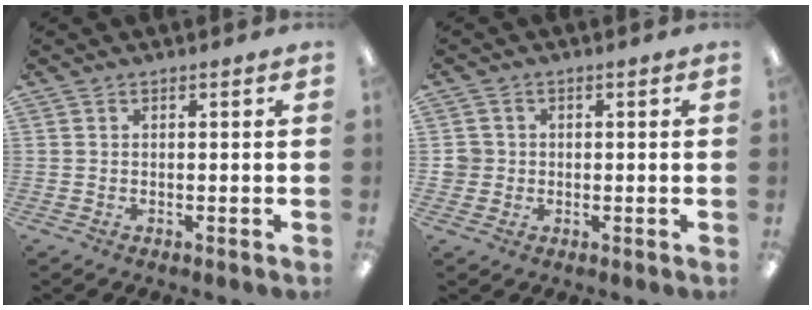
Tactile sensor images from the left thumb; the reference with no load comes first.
{"total": 3.1, "force": [0.1, 3.0, 0.3], "torque": [-0.003, 0.002, -0.002]}